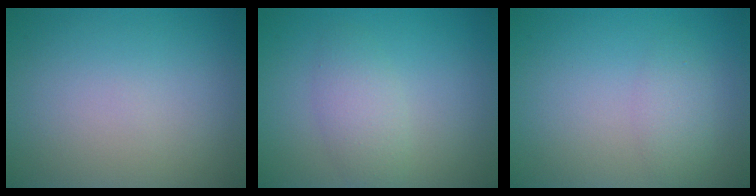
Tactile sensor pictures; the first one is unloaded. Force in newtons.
{"total": 2.5, "press": 2.5, "slide": 0.1}
{"total": 1.8, "press": 1.8, "slide": 0.1}